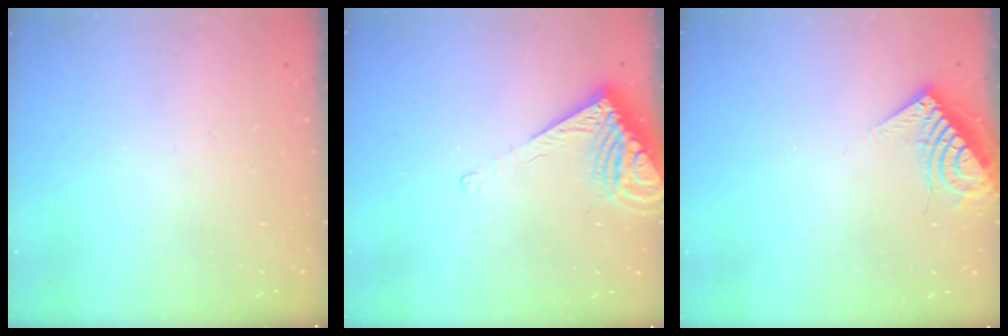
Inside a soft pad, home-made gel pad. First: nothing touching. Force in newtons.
{"total": 9.1, "press": 9.0, "slide": 0.7}
{"total": 6.8, "press": 6.7, "slide": 0.8}